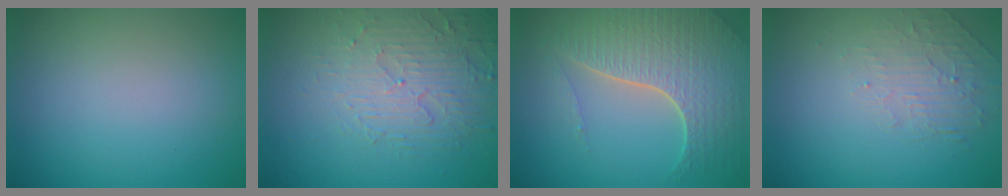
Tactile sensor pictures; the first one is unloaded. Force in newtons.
{"total": 3.9, "press": 3.7, "slide": 1.1}
{"total": 7.1, "press": 5.1, "slide": 5.0}
{"total": 2.0, "press": 0.9, "slide": 1.8}